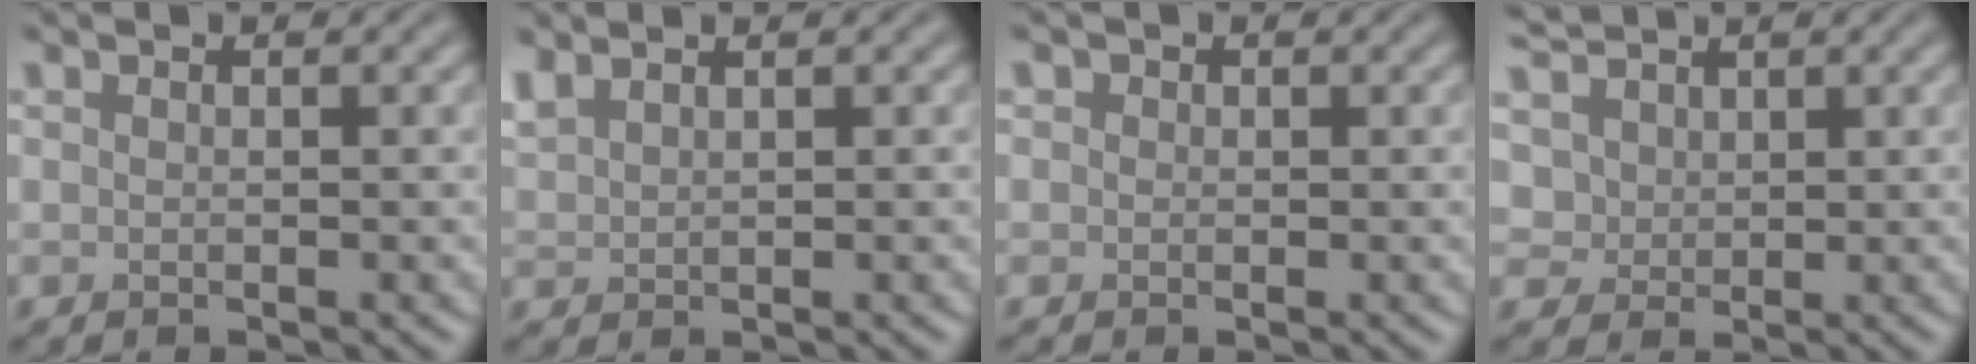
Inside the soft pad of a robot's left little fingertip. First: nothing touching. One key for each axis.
{"total": 2.0, "fx": 1.4, "fy": 0.9, "fz": 1.1, "tx": -0.036, "ty": 0.007, "tz": 0.034}
{"total": 1.5, "fx": 0.6, "fy": 1.2, "fz": 0.6, "tx": -0.014, "ty": 0.005, "tz": 0.006}
{"total": 7.6, "fx": 4.0, "fy": 5.3, "fz": 3.7, "tx": -0.094, "ty": 0.017, "tz": 0.055}